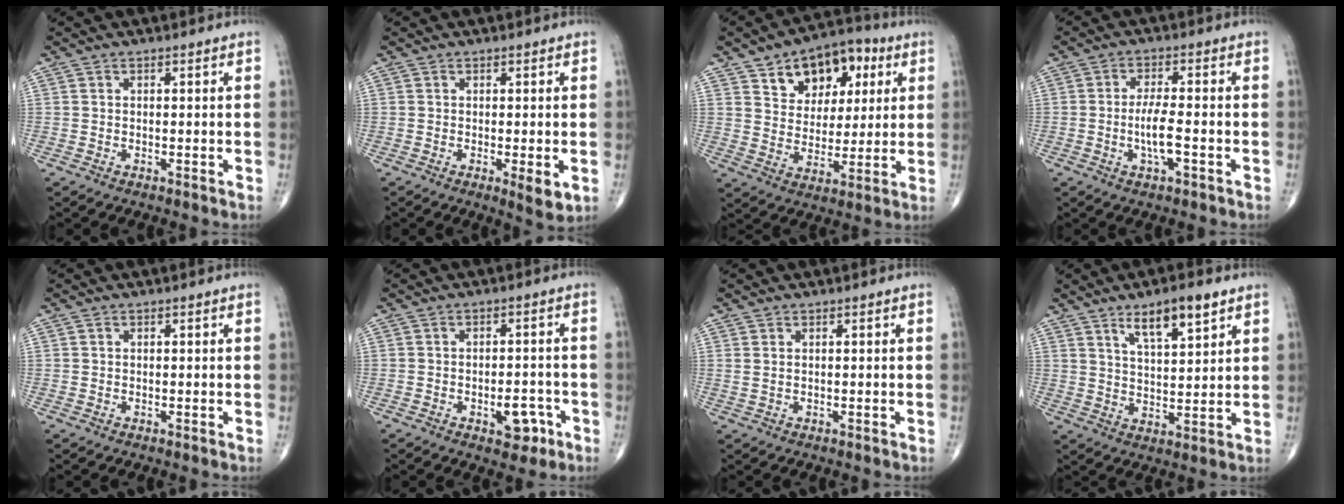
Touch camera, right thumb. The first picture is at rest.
{"total": 3.6, "force": [-0.7, 0.8, 3.5], "torque": [-0.053, -0.013, -0.011]}
{"total": 14.8, "force": [6.6, 10.0, 8.7], "torque": [-0.078, -0.011, 0.105]}
{"total": 5.4, "force": [-1.5, 1.5, 5.0], "torque": [-0.097, 0.007, -0.029]}
{"total": 0.0}
{"total": 5.8, "force": [-2.6, 3.2, 4.1], "torque": [-0.032, 0.019, -0.031]}
{"total": 0.9, "force": [0.4, 0.4, 0.7], "torque": [-0.019, 0.006, 0.013]}
{"total": 9.1, "force": [5.5, 2.8, 6.7], "torque": [-0.101, -0.028, 0.097]}